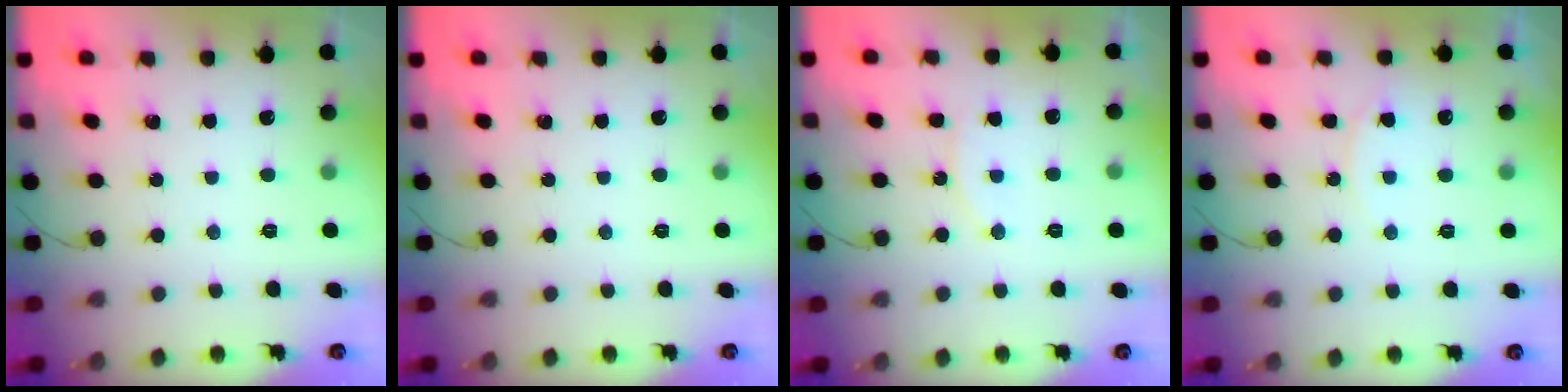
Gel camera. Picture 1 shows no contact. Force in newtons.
{"total": 0.0}
{"total": 6.8, "press": 6.8, "slide": 0.5}
{"total": 5.8, "press": 5.8, "slide": 0.6}